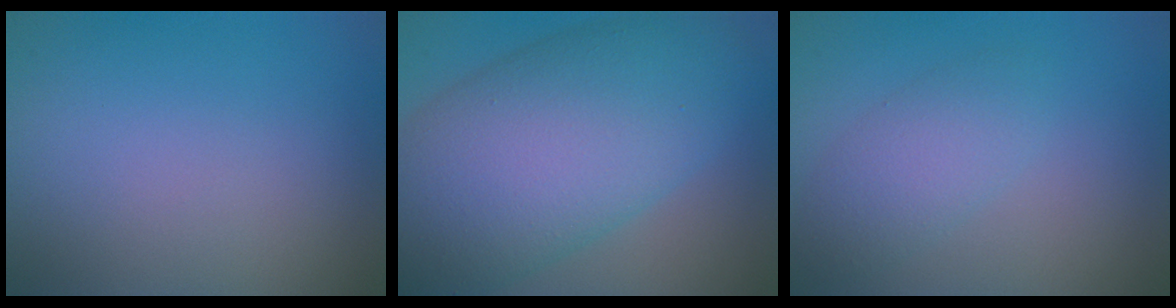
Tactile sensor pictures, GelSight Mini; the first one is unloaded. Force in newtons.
{"total": 12.6, "press": 12.6, "slide": 0.5}
{"total": 2.8, "press": 2.8, "slide": 0.1}